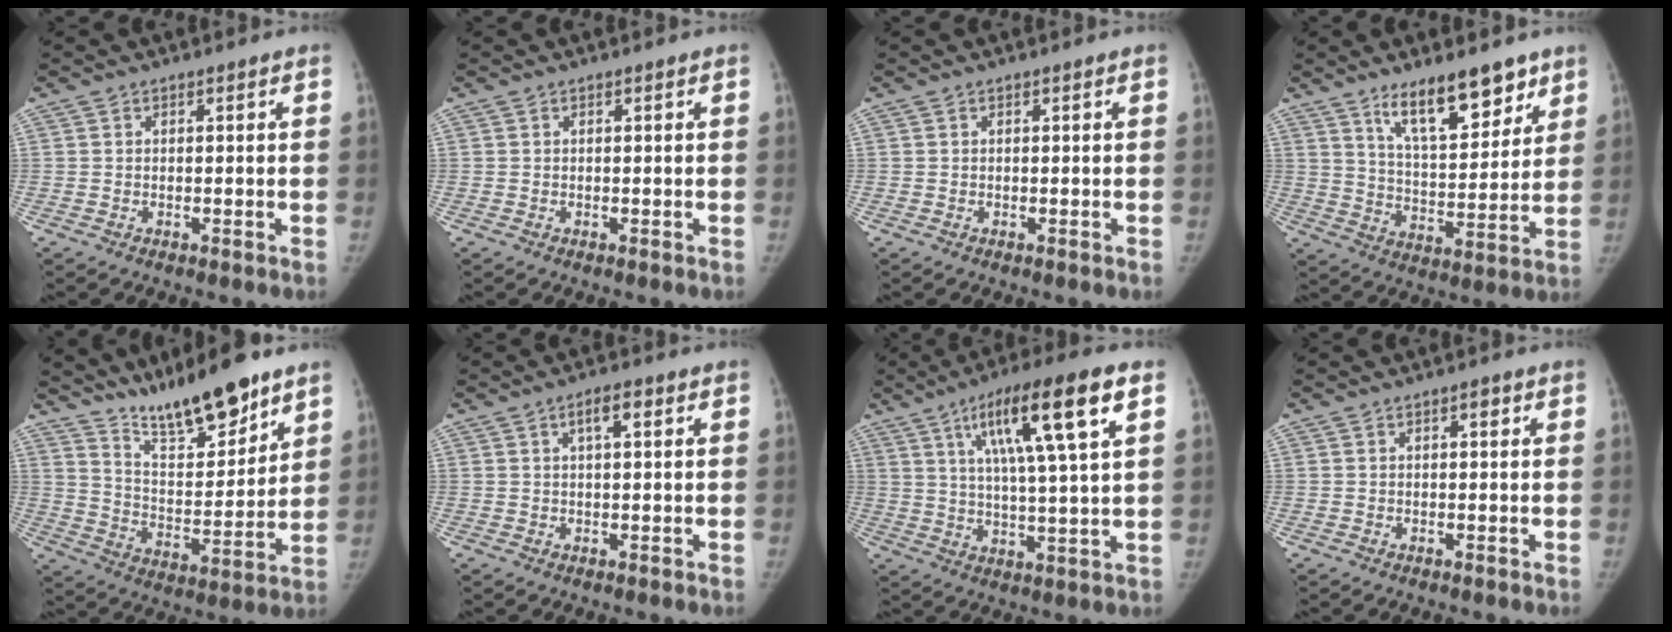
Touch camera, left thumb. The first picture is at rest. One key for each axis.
{"total": 0.0}
{"total": 0.0}
{"total": 14.2, "fx": 9.8, "fy": 5.0, "fz": 9.1, "tx": -0.109, "ty": -0.063, "tz": 0.168}
{"total": 16.4, "fx": 12.8, "fy": 4.1, "fz": 9.3, "tx": -0.114, "ty": -0.082, "tz": 0.226}
{"total": 3.4, "fx": 1.3, "fy": 1.3, "fz": 2.8, "tx": -0.040, "ty": 0.008, "tz": 0.020}
{"total": 16.7, "fx": 7.3, "fy": 2.2, "fz": 14.9, "tx": -0.246, "ty": -0.009, "tz": 0.119}
{"total": 1.0, "fx": 0.4, "fy": 0.5, "fz": 0.8, "tx": -0.003, "ty": 0.003, "tz": 0.004}